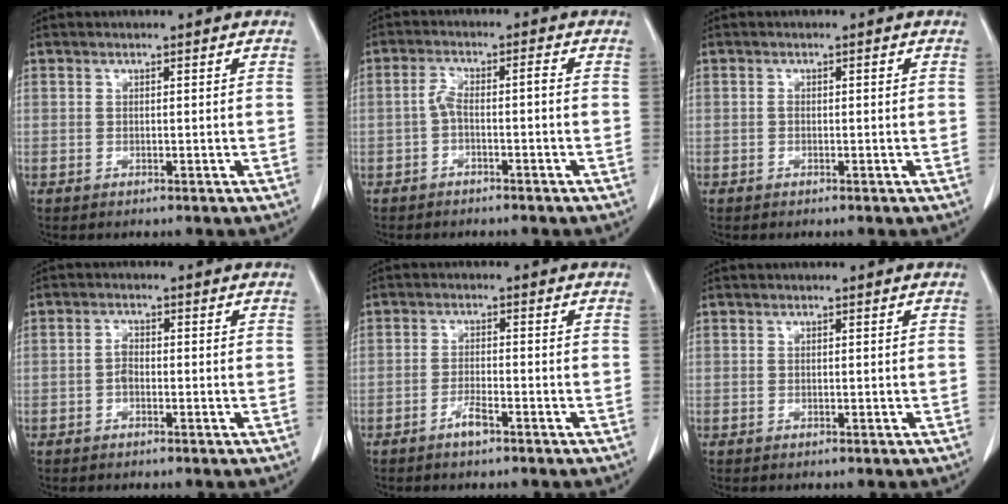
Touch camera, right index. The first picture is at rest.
{"total": 3.2, "force": [-1.0, 0.9, 2.9], "torque": [-0.062, 0.017, -0.018]}
{"total": 0.6, "force": [0.0, 0.3, 0.5], "torque": [-0.008, 0.002, 0.000]}
{"total": 2.0, "force": [-0.8, 0.9, 1.5], "torque": [-0.026, 0.006, -0.017]}
{"total": 2.4, "force": [-1.7, 0.4, 1.7], "torque": [-0.031, 0.001, -0.029]}
{"total": 0.0}